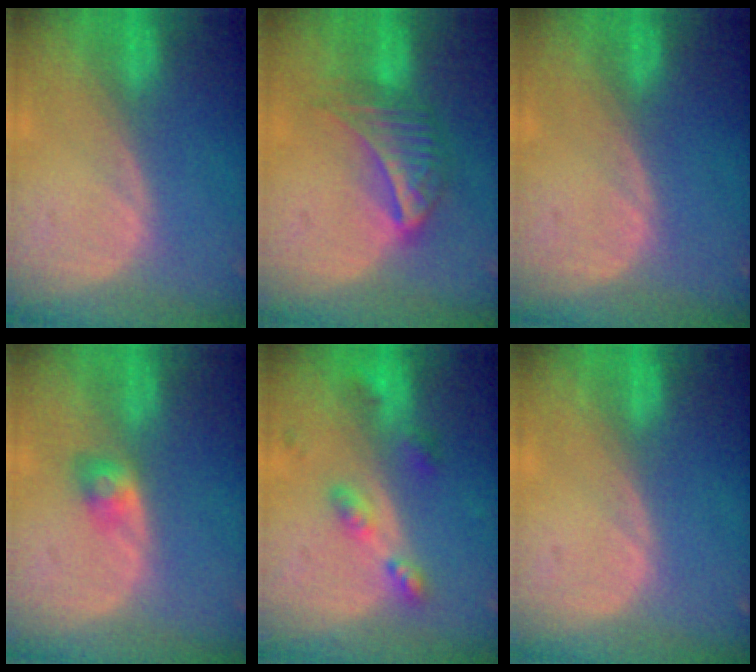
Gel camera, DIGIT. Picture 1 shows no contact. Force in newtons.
{"total": 7.4, "press": 6.5, "slide": 3.6}
{"total": 0.0}
{"total": 2.8, "press": 2.6, "slide": 1.2}
{"total": 5.3, "press": 4.8, "slide": 2.2}
{"total": 0.0}